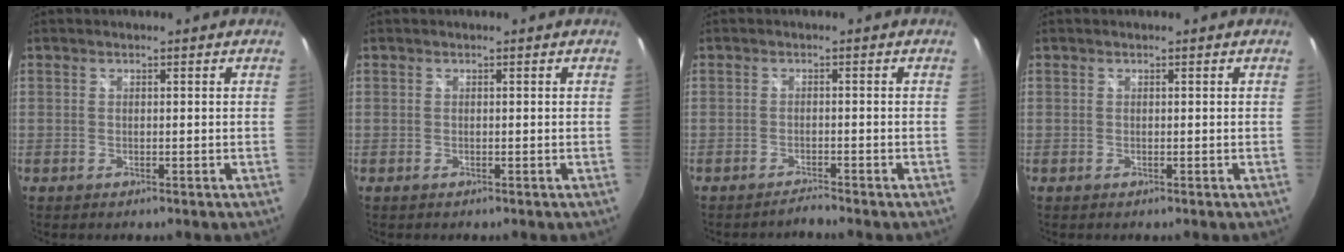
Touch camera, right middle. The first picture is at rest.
{"total": 0.0}
{"total": 1.8, "force": [-1.8, -0.4, 0.1], "torque": [-0.004, -0.004, -0.034]}
{"total": 0.0}